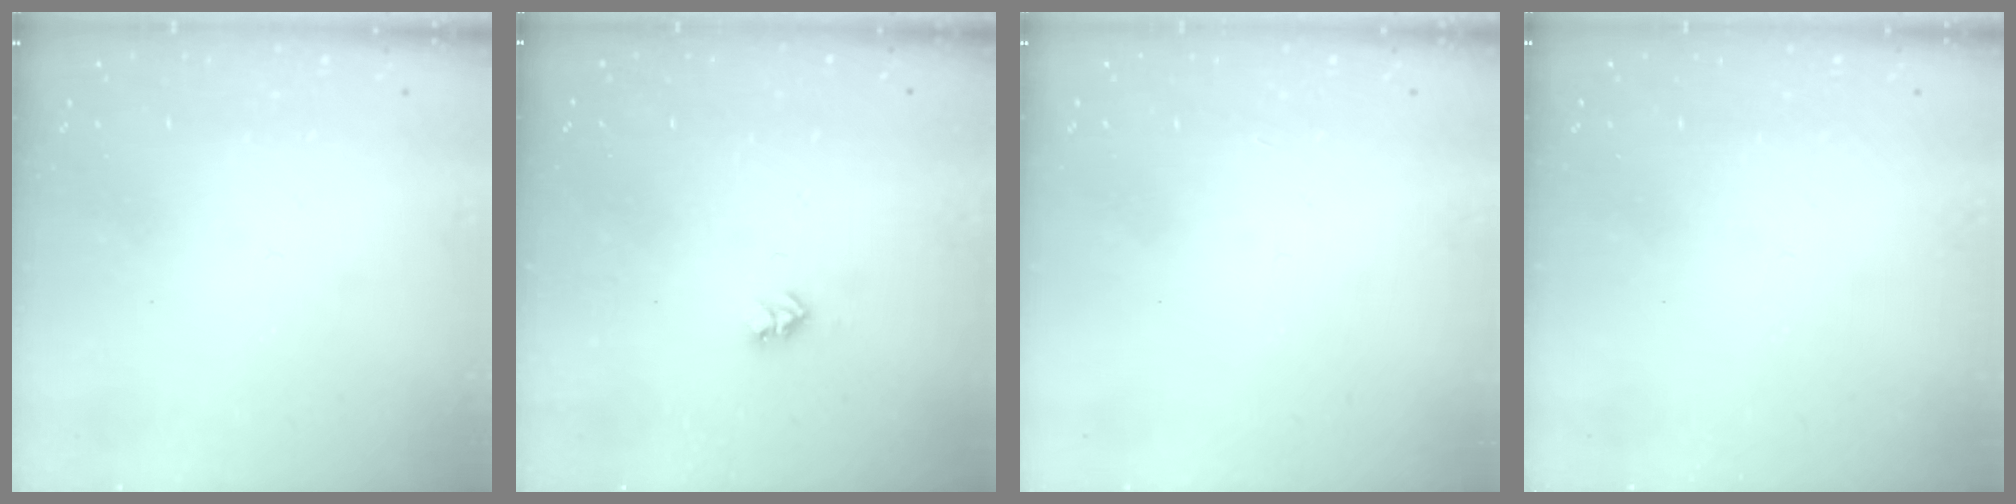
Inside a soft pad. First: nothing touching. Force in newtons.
{"total": 2.7, "press": 2.7, "slide": 0.4}
{"total": 0.0}
{"total": 0.0}